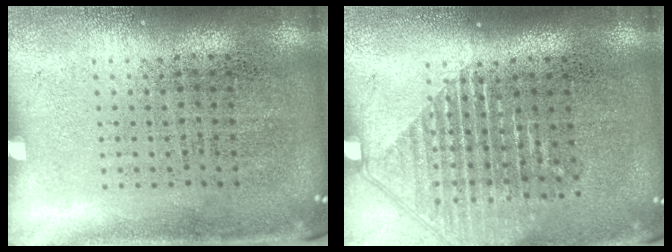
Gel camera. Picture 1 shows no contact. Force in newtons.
{"total": 1.5, "press": 1.4, "slide": 0.6}